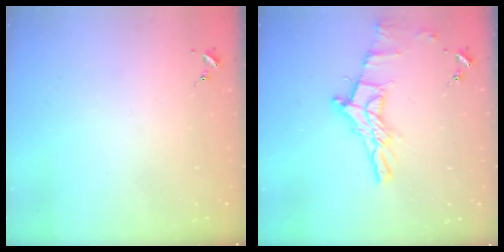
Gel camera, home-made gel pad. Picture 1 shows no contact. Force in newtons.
{"total": 12.9, "press": 12.8, "slide": 1.3}